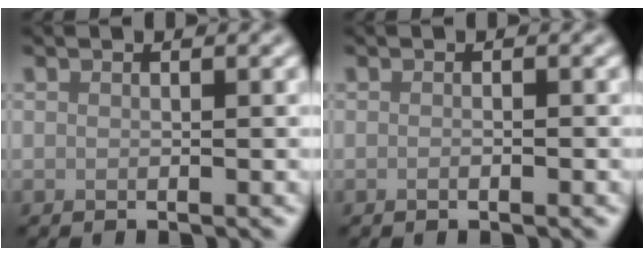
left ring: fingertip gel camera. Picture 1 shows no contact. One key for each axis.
{"total": 0.8, "fx": -0.2, "fy": 0.3, "fz": 0.7, "tx": -0.006, "ty": -0.003, "tz": -0.003}